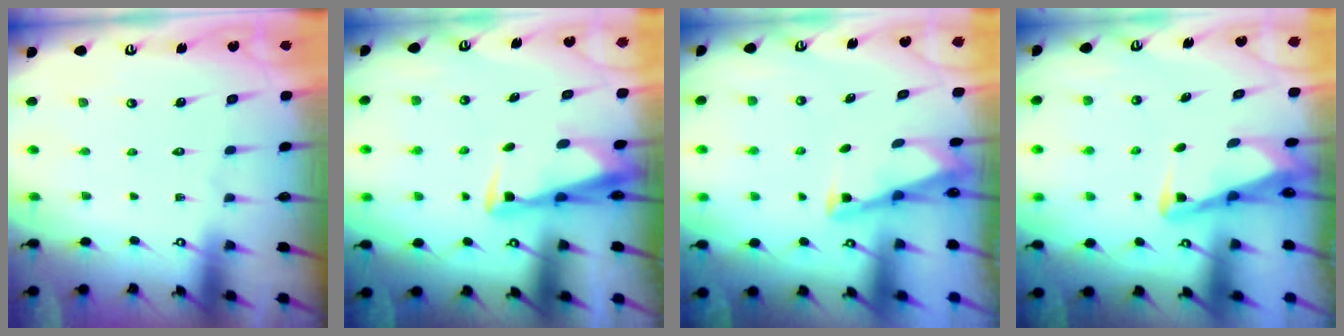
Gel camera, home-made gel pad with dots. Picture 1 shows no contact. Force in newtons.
{"total": 3.4, "press": 3.3, "slide": 0.9}
{"total": 3.0, "press": 2.9, "slide": 0.3}
{"total": 3.5, "press": 3.4, "slide": 0.8}